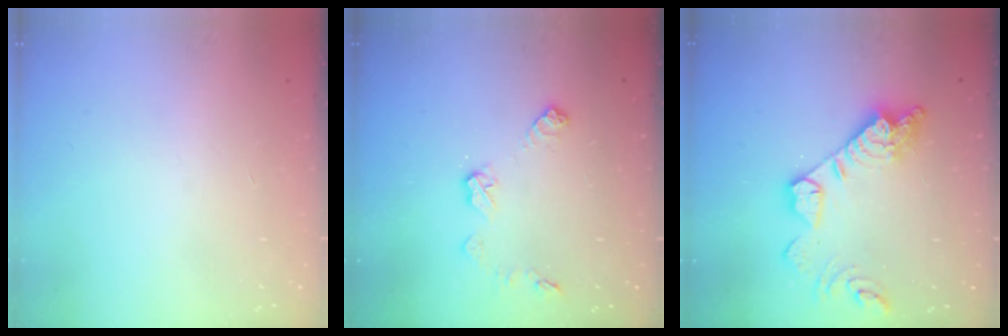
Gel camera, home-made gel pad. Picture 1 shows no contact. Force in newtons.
{"total": 8.4, "press": 8.4, "slide": 0.3}
{"total": 15.8, "press": 15.7, "slide": 1.4}